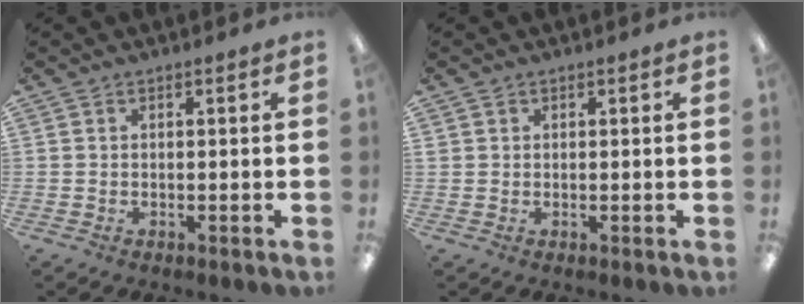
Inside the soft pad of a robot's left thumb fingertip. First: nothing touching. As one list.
[{"total": 0.8, "force": [0.3, 0.7, 0.1], "torque": [-0.001, 0.004, 0.005]}]